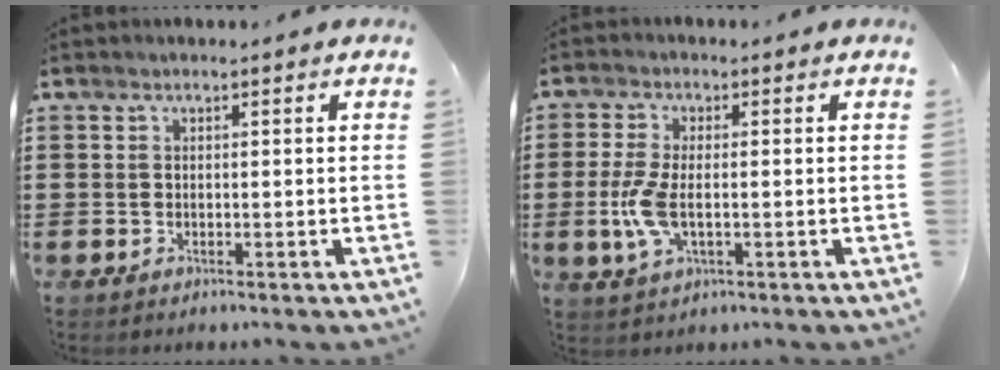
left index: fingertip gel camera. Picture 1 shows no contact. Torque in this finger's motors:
{"motor_torque": [0.66, -0.24, 0.69, 0.13]}